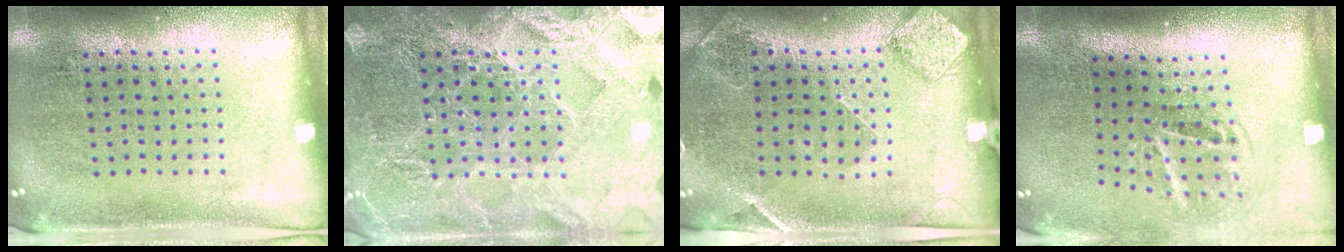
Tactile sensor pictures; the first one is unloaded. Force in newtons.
{"total": 6.2, "press": 6.2, "slide": 0.8}
{"total": 1.5, "press": 1.5, "slide": 0.4}
{"total": 1.8, "press": 1.2, "slide": 1.3}